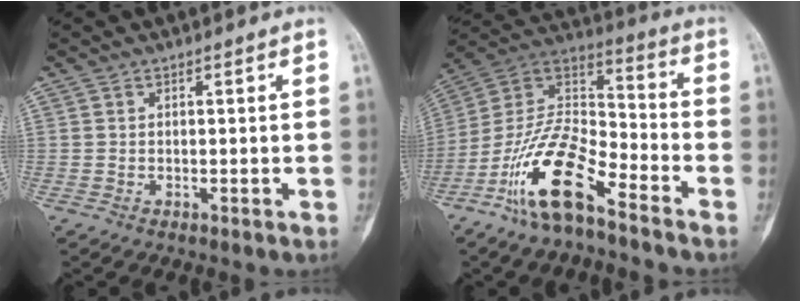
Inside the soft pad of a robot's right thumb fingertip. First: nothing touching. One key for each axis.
{"total": 16.6, "fx": -10.2, "fy": 5.5, "fz": 11.9, "tx": -0.223, "ty": 0.074, "tz": -0.199}